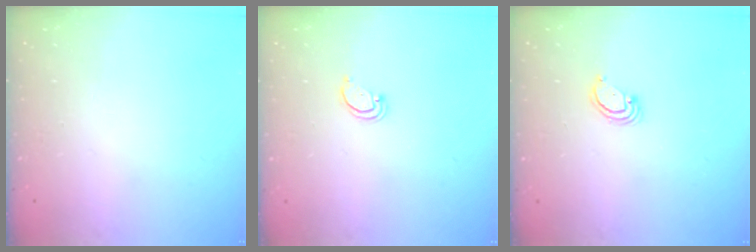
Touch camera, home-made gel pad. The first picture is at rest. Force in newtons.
{"total": 1.5, "press": 1.5, "slide": 0.1}
{"total": 2.5, "press": 2.5, "slide": 0.2}